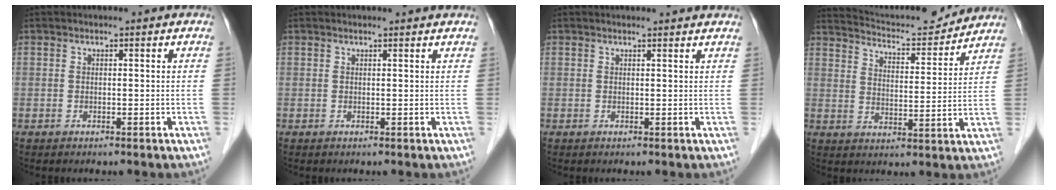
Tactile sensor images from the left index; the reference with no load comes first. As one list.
[{"total": 1.8, "force": [1.7, 0.0, 0.3], "torque": [-0.013, 0.006, 0.018]}, {"total": 2.7, "force": [2.7, 0.2, 0.4], "torque": [-0.012, 0.006, 0.025]}, {"total": 13.0, "force": [12.7, 1.2, 2.5], "torque": [-0.045, 0.005, 0.185]}]